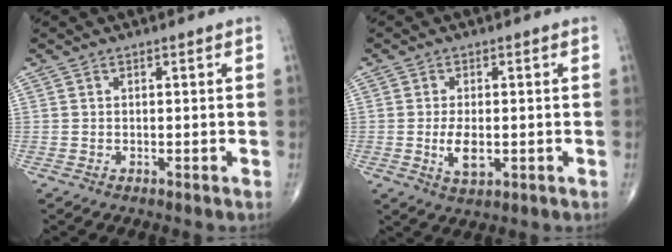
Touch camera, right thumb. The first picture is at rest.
{"total": 4.6, "force": [-0.7, 2.2, 3.9], "torque": [-0.071, -0.007, -0.010]}